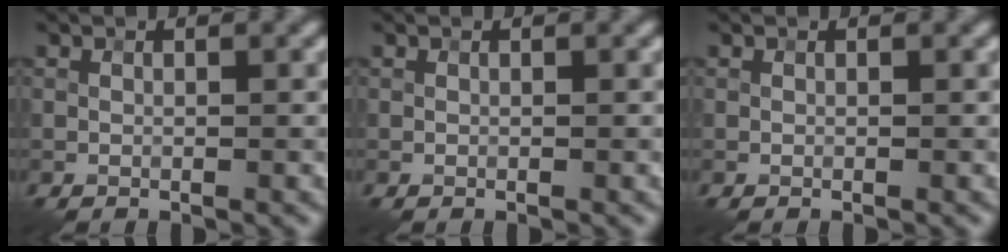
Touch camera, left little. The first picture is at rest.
{"total": 0.0}
{"total": 0.0}